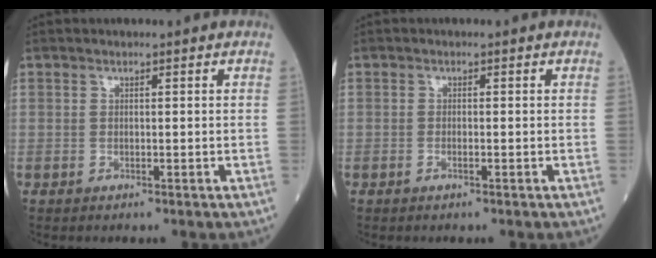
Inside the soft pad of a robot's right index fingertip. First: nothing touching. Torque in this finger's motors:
{"motor_torque": [-0.04, 0.04, -0.07, -0.01]}